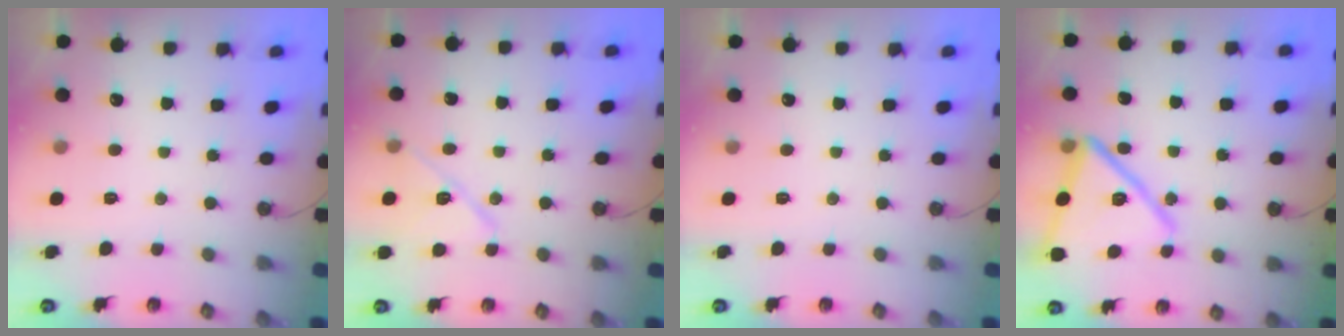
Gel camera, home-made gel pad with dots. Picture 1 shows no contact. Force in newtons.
{"total": 11.2, "press": 10.3, "slide": 4.5}
{"total": 0.0}
{"total": 19.0, "press": 18.9, "slide": 1.5}